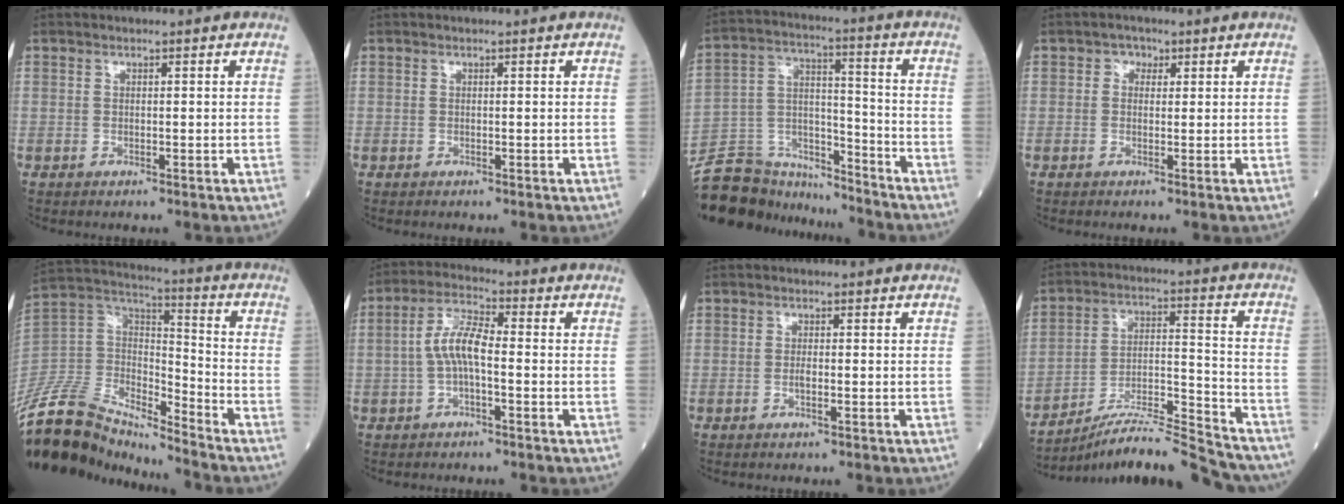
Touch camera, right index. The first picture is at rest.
{"total": 0.0}
{"total": 16.4, "force": [-15.5, 4.3, 3.1], "torque": [-0.072, 0.033, -0.271]}
{"total": 1.4, "force": [0.4, 1.2, 0.6], "torque": [-0.006, 0.004, -0.001]}
{"total": 16.6, "force": [-15.0, 4.1, 5.7], "torque": [-0.113, 0.043, -0.289]}
{"total": 6.3, "force": [-0.7, 1.8, 6.0], "torque": [-0.123, 0.015, -0.019]}
{"total": 1.4, "force": [-0.3, 0.2, 1.3], "torque": [-0.028, 0.000, -0.004]}
{"total": 16.4, "force": [-15.6, 0.6, 5.0], "torque": [-0.093, 0.016, -0.261]}